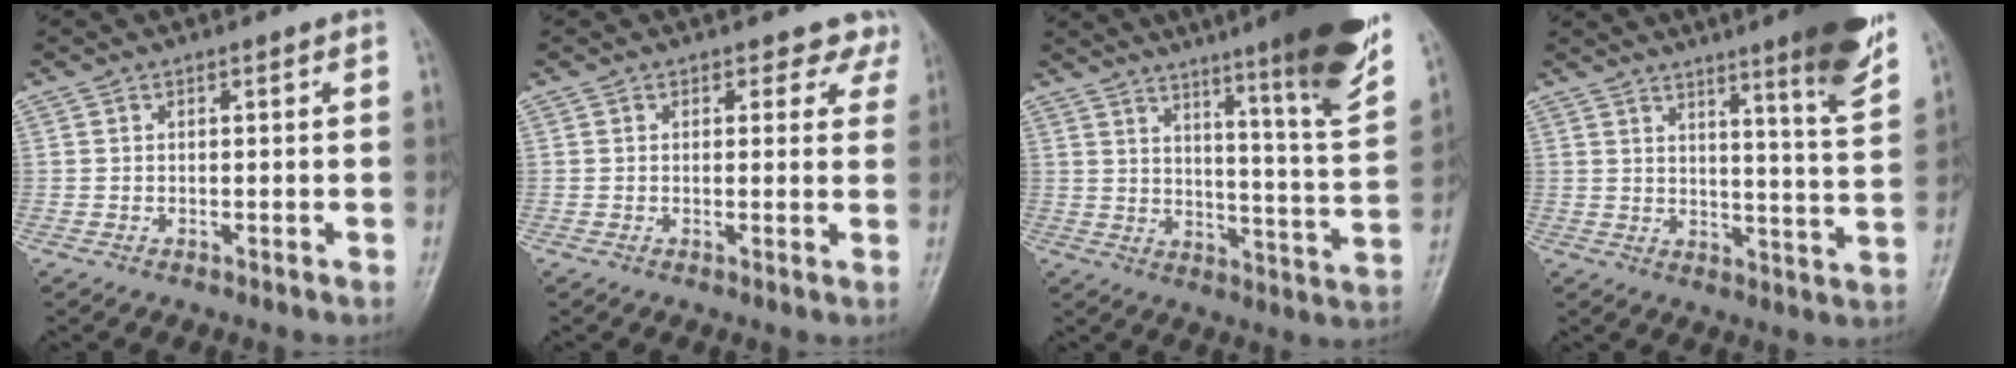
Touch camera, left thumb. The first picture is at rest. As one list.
[{"total": 3.7, "force": [2.9, 2.2, 0.1], "torque": [0.034, -0.016, 0.010]}, {"total": 21.0, "force": [14.3, 1.4, 15.3], "torque": [-0.194, -0.073, 0.197]}, {"total": 13.4, "force": [8.7, 0.9, 10.1], "torque": [-0.127, -0.055, 0.115]}]